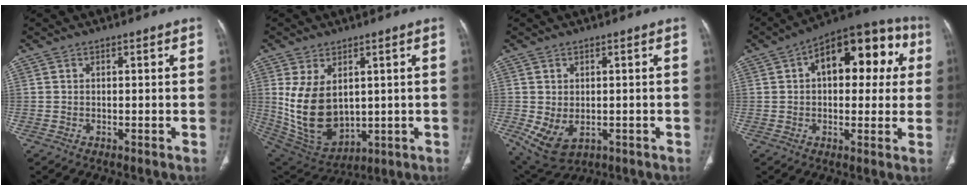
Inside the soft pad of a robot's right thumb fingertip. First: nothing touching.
{"total": 14.3, "force": [1.8, 9.3, 10.8], "torque": [-0.189, -0.015, 0.065]}
{"total": 7.1, "force": [-1.3, 4.8, 5.1], "torque": [-0.090, -0.007, -0.001]}
{"total": 18.8, "force": [5.0, 10.0, 15.1], "torque": [-0.163, 0.035, 0.063]}